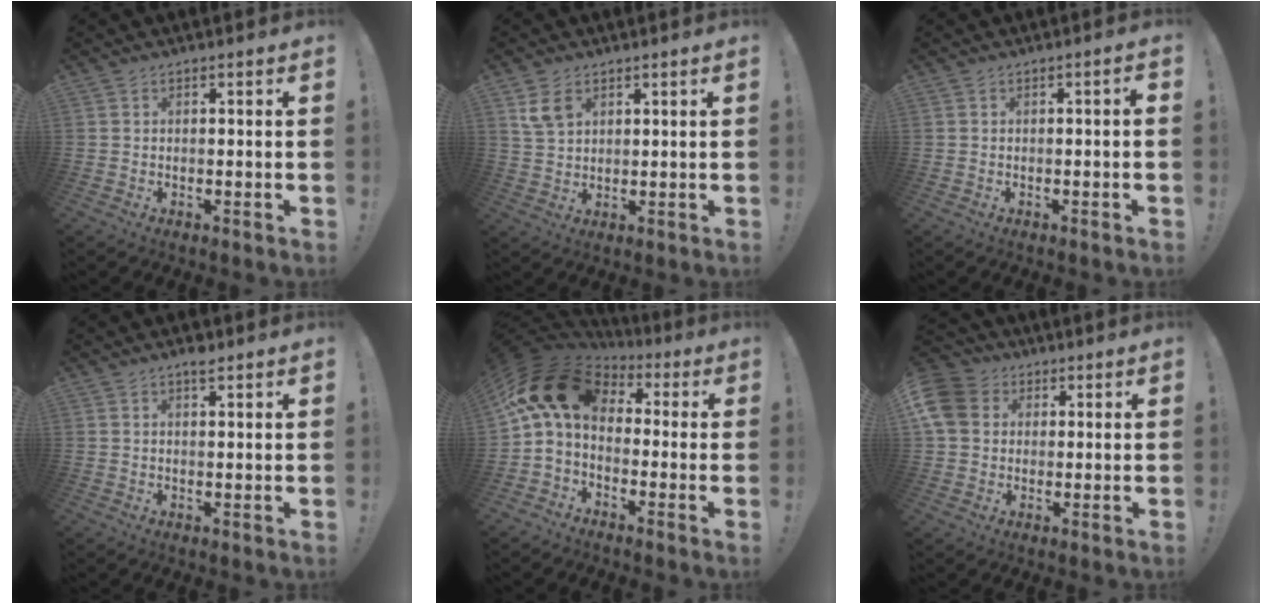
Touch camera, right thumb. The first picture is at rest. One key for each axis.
{"total": 6.2, "fx": 3.3, "fy": 4.1, "fz": 3.3, "tx": -0.049, "ty": -0.010, "tz": 0.064}
{"total": 1.3, "fx": -0.6, "fy": 0.0, "fz": 1.2, "tx": -0.025, "ty": 0.004, "tz": -0.010}
{"total": 2.3, "fx": 1.8, "fy": 0.2, "fz": 1.4, "tx": -0.017, "ty": -0.010, "tz": 0.028}
{"total": 16.3, "fx": 3.6, "fy": 9.8, "fz": 12.5, "tx": -0.230, "ty": 0.000, "tz": 0.070}
{"total": 11.5, "fx": 2.7, "fy": 9.8, "fz": 5.3, "tx": -0.086, "ty": 0.001, "tz": 0.057}